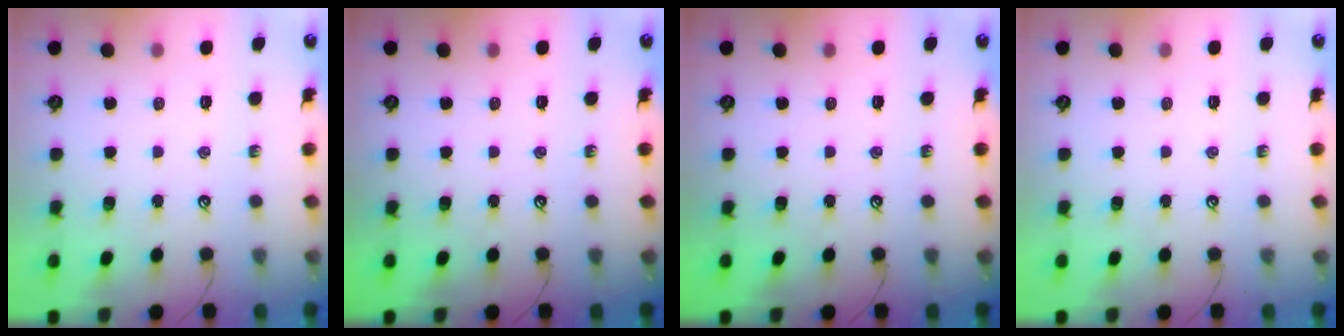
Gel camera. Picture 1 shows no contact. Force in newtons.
{"total": 0.0}
{"total": 0.0}
{"total": 0.0}